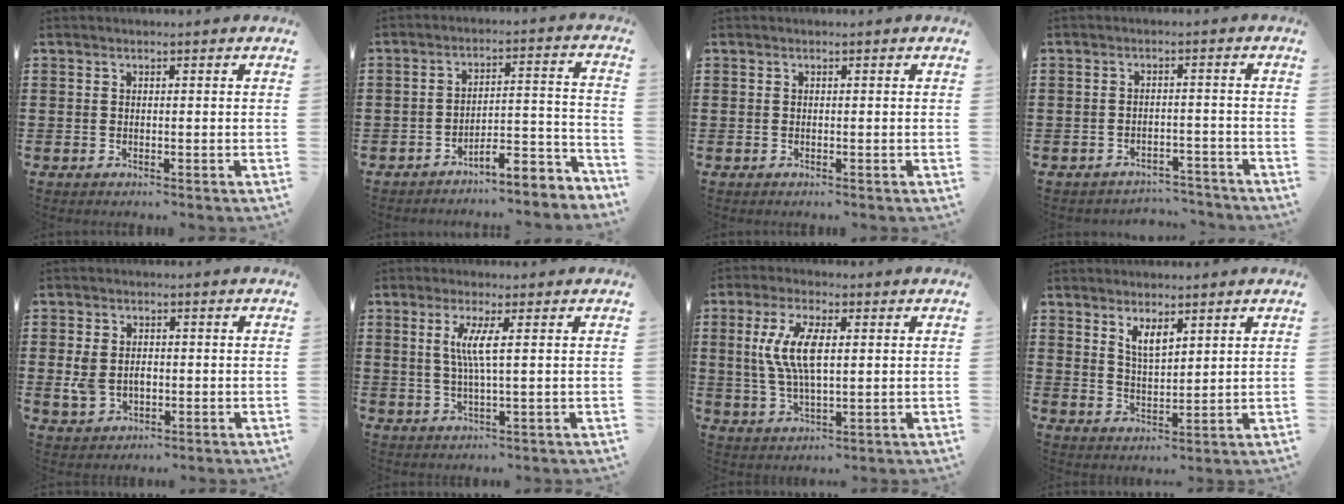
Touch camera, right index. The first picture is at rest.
{"total": 5.5, "force": [-5.0, 0.8, 2.2], "torque": [-0.037, -0.003, -0.100]}
{"total": 0.0}
{"total": 2.8, "force": [-2.8, 0.4, 0.2], "torque": [-0.007, 0.003, -0.058]}
{"total": 4.3, "force": [-0.3, 2.6, 3.4], "torque": [-0.088, -0.001, -0.012]}
{"total": 4.3, "force": [0.7, -0.3, 4.2], "torque": [-0.083, -0.008, 0.009]}
{"total": 8.5, "force": [1.3, 3.2, 7.7], "torque": [-0.173, 0.003, 0.016]}
{"total": 3.6, "force": [2.4, 1.3, 2.4], "torque": [-0.043, -0.001, 0.040]}